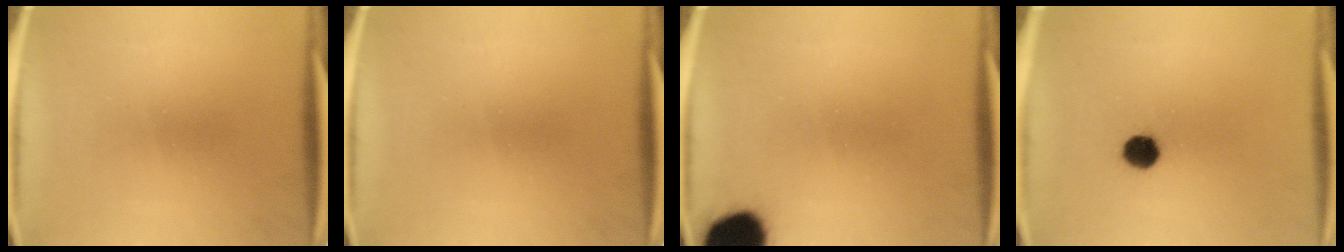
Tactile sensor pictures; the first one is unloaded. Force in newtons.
{"total": 0.0}
{"total": 13.5}
{"total": 4.7}